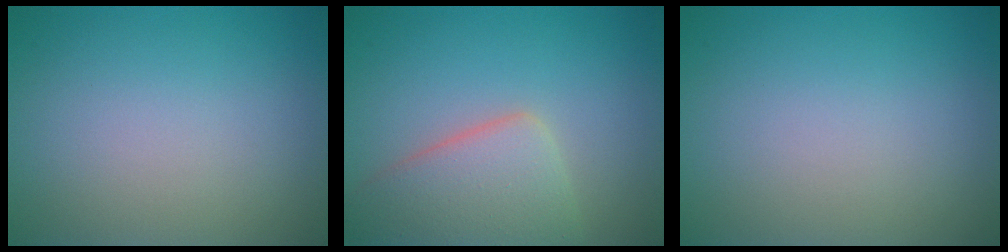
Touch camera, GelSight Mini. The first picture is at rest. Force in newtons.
{"total": 5.4, "press": 5.4, "slide": 0.4}
{"total": 0.0}